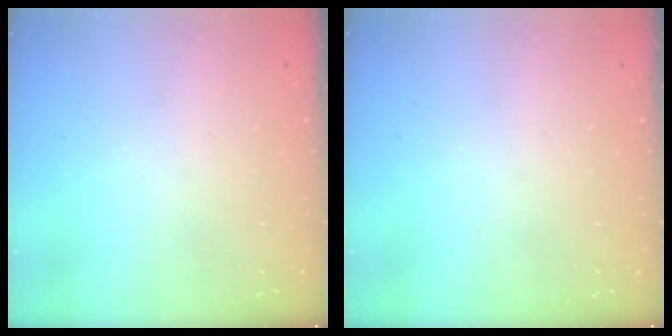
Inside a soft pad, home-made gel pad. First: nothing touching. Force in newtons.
{"total": 0.0}